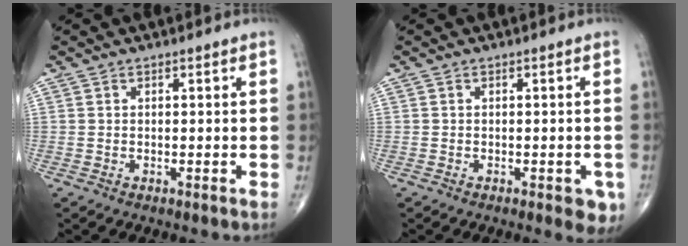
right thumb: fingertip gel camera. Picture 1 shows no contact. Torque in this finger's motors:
{"motor_torque": [0.67, 0.81, 0.16, -0.33, 0.08]}